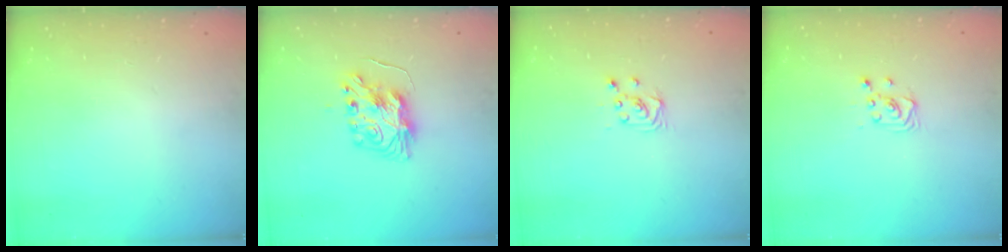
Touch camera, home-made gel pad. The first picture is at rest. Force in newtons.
{"total": 9.0, "press": 9.0, "slide": 0.9}
{"total": 3.6, "press": 3.6, "slide": 0.3}
{"total": 2.9, "press": 2.9, "slide": 0.4}